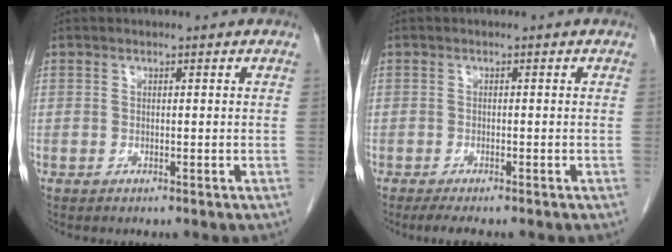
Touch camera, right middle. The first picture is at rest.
{"total": 4.3, "force": [-3.5, 0.4, 2.5], "torque": [-0.036, -0.011, -0.049]}